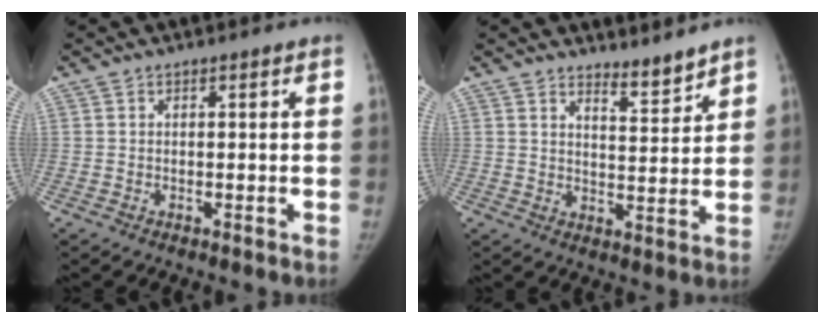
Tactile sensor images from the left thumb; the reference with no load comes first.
{"total": 4.5, "force": [4.2, 0.8, 1.3], "torque": [-0.008, -0.046, 0.074]}